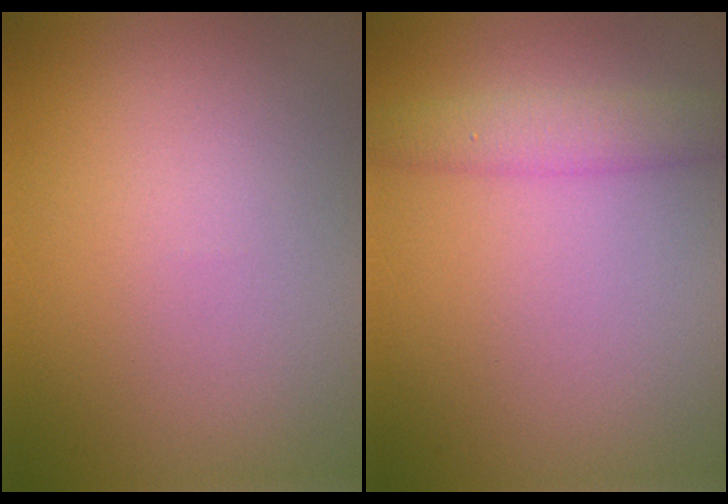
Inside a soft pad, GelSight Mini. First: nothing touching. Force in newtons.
{"total": 3.0, "press": 3.0, "slide": 0.1}